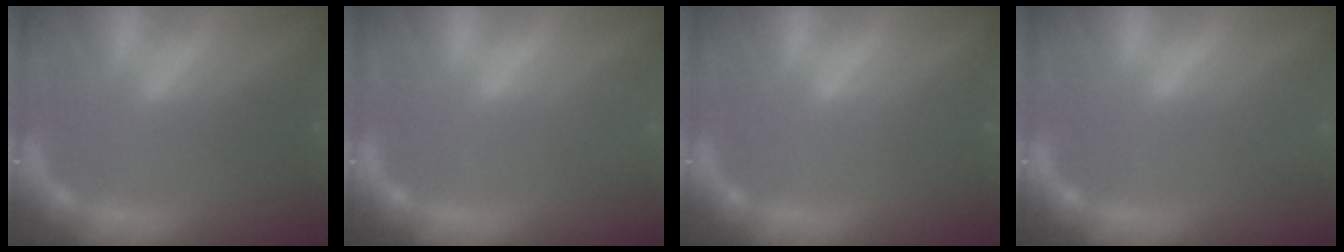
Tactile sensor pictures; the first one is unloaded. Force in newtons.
{"total": 2.4}
{"total": 0.9}
{"total": 2.4}